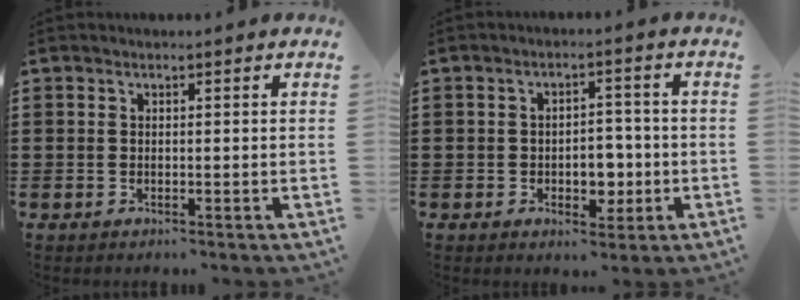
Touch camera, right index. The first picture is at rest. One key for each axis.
{"total": 4.8, "fx": -1.3, "fy": 3.2, "fz": 3.4, "tx": -0.056, "ty": 0.004, "tz": -0.026}